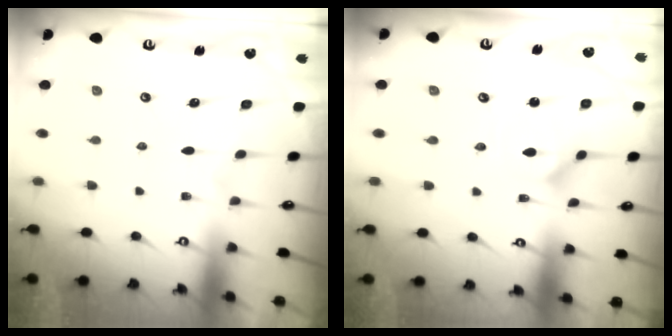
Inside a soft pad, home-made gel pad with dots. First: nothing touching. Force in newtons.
{"total": 2.5, "press": 2.5, "slide": 0.2}